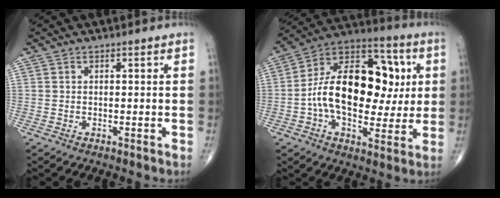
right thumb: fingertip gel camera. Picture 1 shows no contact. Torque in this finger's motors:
{"motor_torque": [2.51, 2.51, 2.09, 0.16, 0.19]}